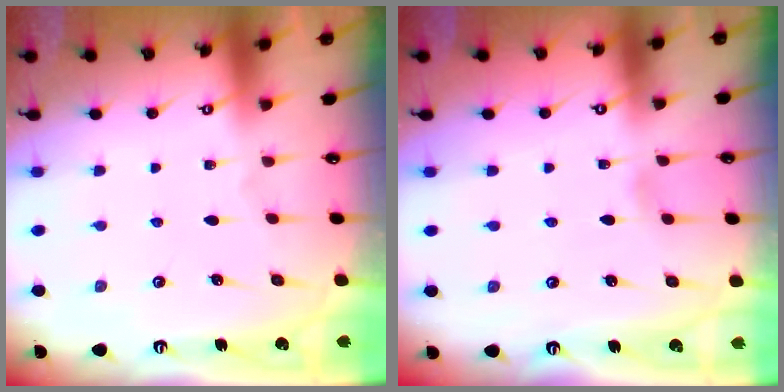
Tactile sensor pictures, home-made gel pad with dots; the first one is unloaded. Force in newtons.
{"total": 2.5, "press": 2.5, "slide": 0.2}